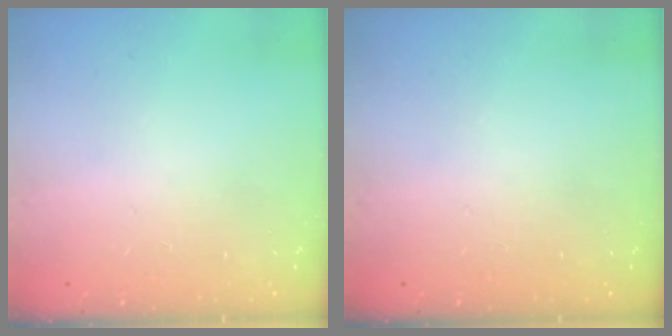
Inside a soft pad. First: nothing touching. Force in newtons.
{"total": 0.0}